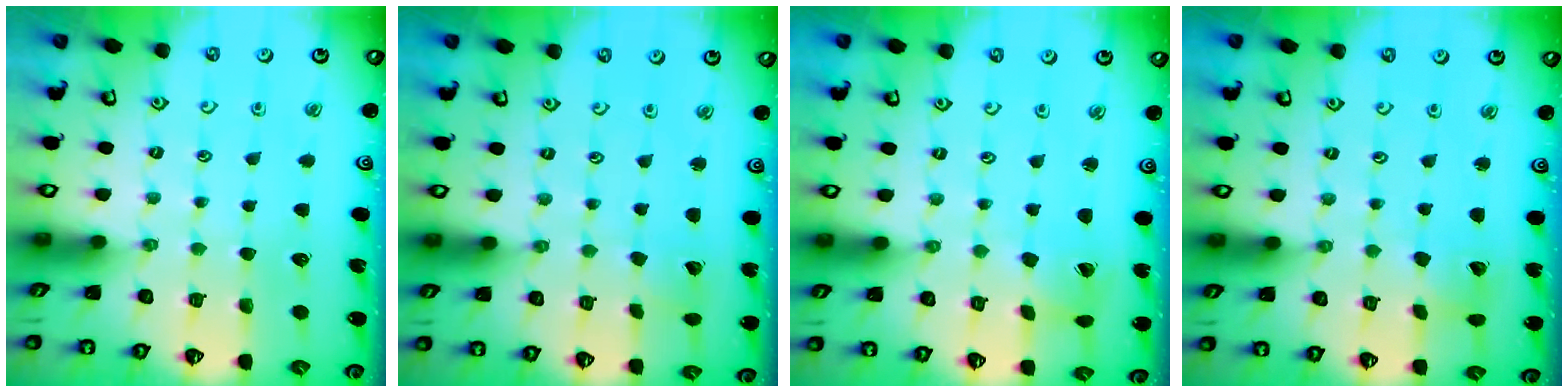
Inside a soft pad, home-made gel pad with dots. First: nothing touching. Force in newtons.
{"total": 2.3, "press": 2.3, "slide": 0.1}
{"total": 1.8, "press": 1.7, "slide": 0.2}
{"total": 3.6, "press": 3.6, "slide": 0.3}